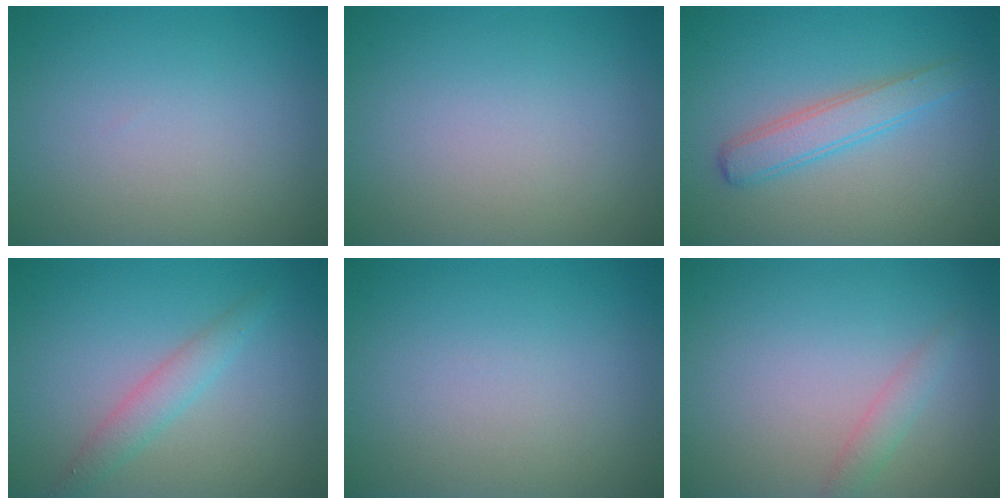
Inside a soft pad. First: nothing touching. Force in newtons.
{"total": 0.0}
{"total": 2.9, "press": 2.9, "slide": 0.0}
{"total": 2.2, "press": 2.2, "slide": 0.0}
{"total": 0.0}
{"total": 1.5, "press": 1.5, "slide": 0.0}